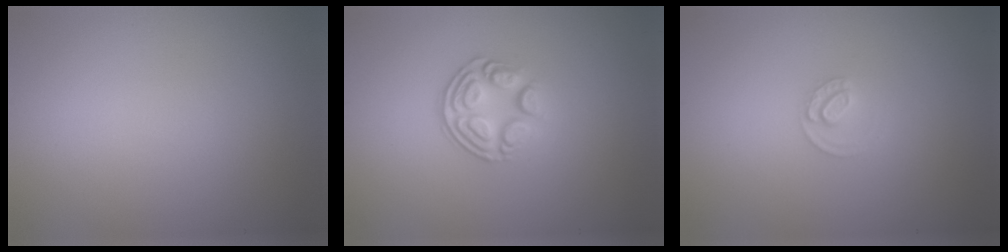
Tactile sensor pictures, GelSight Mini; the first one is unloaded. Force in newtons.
{"total": 3.7, "press": 2.6, "slide": 2.6}
{"total": 1.5, "press": 1.5, "slide": 0.2}